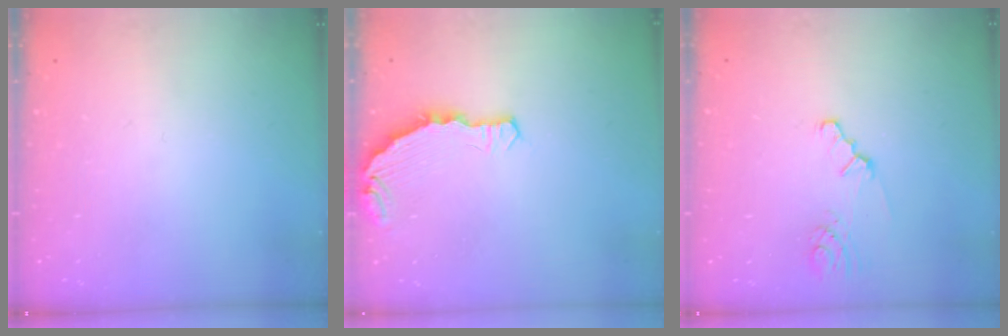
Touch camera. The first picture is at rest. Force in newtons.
{"total": 5.9, "press": 5.2, "slide": 2.8}
{"total": 2.3, "press": 2.3, "slide": 0.4}